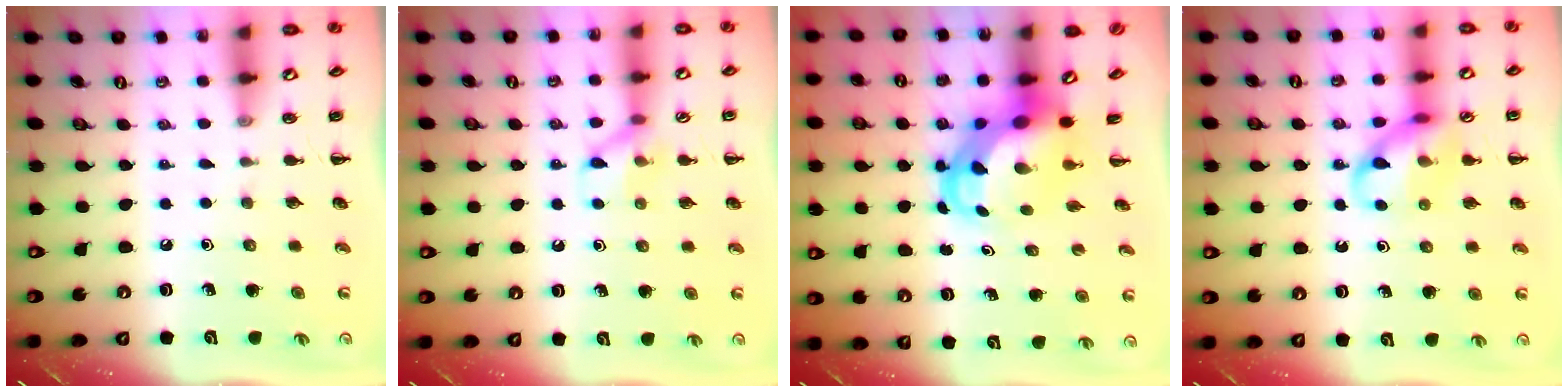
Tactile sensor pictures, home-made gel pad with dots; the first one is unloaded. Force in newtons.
{"total": 7.7, "press": 7.7, "slide": 0.6}
{"total": 5.7, "press": 5.5, "slide": 1.5}
{"total": 11.5, "press": 11.3, "slide": 1.8}